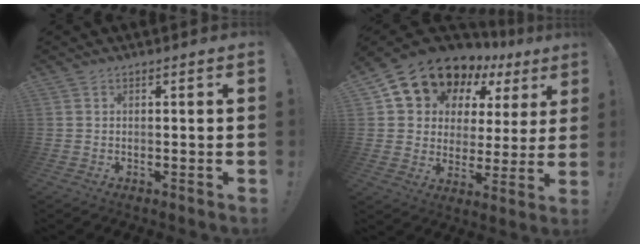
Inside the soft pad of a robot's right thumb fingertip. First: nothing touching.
{"total": 14.2, "force": [10.9, 8.0, 4.1], "torque": [-0.073, -0.088, 0.209]}